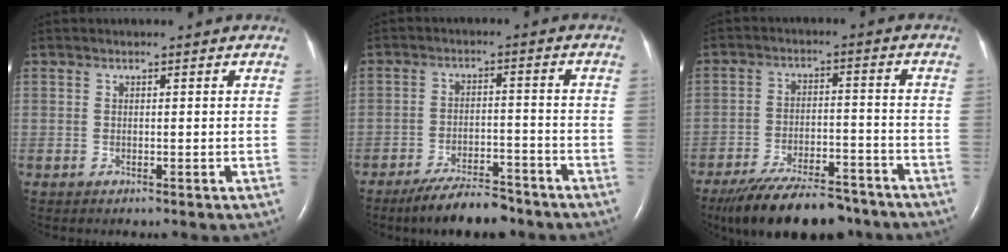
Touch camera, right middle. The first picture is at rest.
{"total": 8.2, "force": [-6.9, 2.1, 4.0], "torque": [-0.069, -0.011, -0.118]}
{"total": 16.3, "force": [-13.5, 4.6, 7.7], "torque": [-0.128, -0.007, -0.208]}